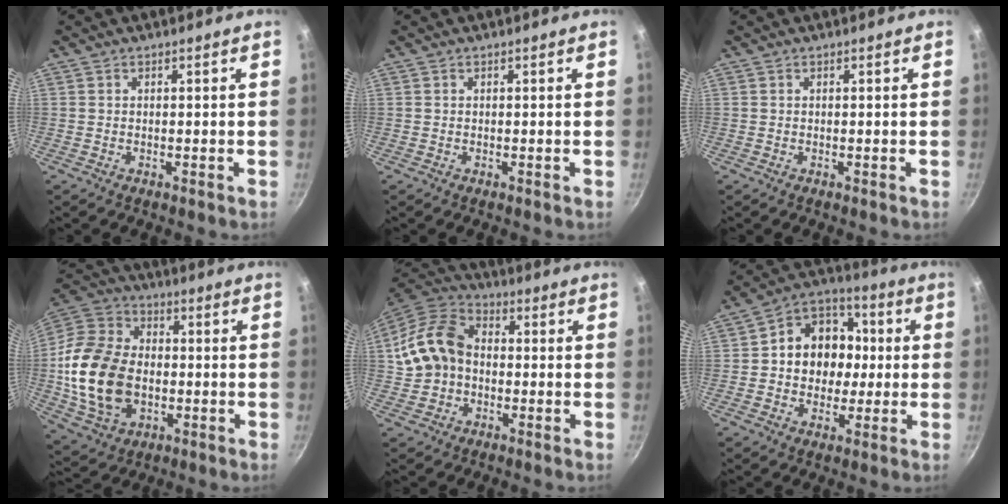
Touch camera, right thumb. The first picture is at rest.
{"total": 0.0}
{"total": 0.0}
{"total": 20.5, "force": [-2.2, 14.6, 14.3], "torque": [-0.260, 0.020, -0.037]}
{"total": 13.0, "force": [-0.2, 10.1, 8.1], "torque": [-0.134, 0.034, -0.016]}
{"total": 14.1, "force": [0.4, 11.8, 7.7], "torque": [-0.074, 0.027, -0.010]}